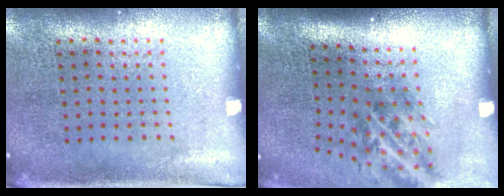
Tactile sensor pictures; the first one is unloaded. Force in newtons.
{"total": 2.0, "press": 1.3, "slide": 1.5}